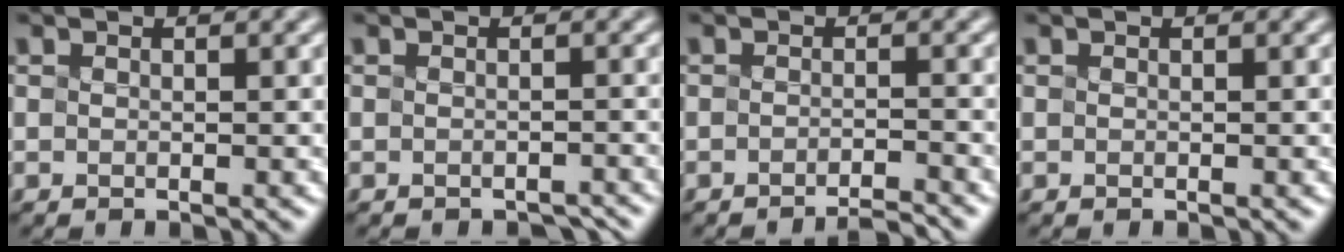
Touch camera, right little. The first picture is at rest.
{"total": 1.1, "force": [-1.1, 0.2, 0.3], "torque": [-0.002, 0.000, -0.013]}
{"total": 2.7, "force": [-2.4, 0.3, 1.2], "torque": [-0.007, 0.000, -0.042]}
{"total": 0.0}